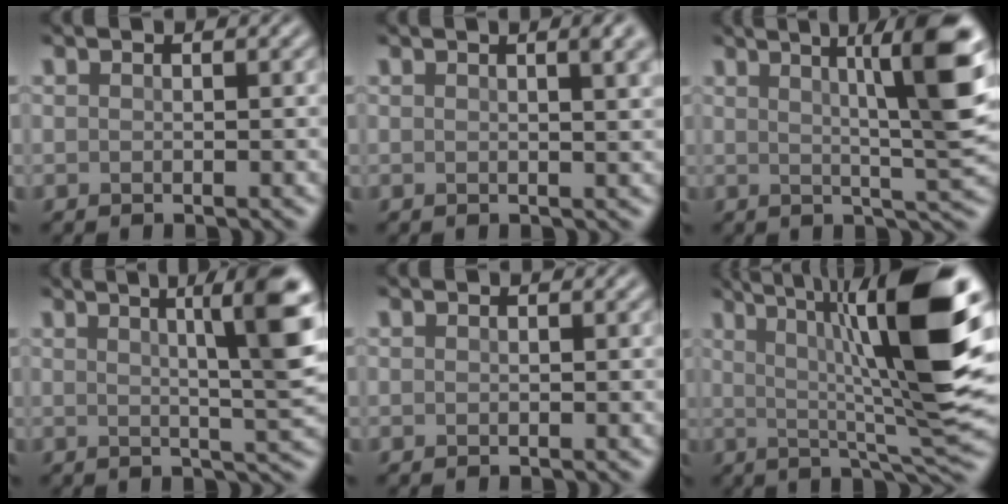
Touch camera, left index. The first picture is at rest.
{"total": 3.4, "force": [1.3, 1.2, 2.9], "torque": [-0.019, 0.008, 0.011]}
{"total": 9.8, "force": [2.8, 1.6, 9.2], "torque": [-0.112, 0.013, 0.040]}
{"total": 8.9, "force": [2.7, 1.8, 8.3], "torque": [-0.086, 0.016, 0.033]}
{"total": 0.0}
{"total": 13.1, "force": [2.8, 2.2, 12.6], "torque": [-0.188, 0.013, 0.044]}